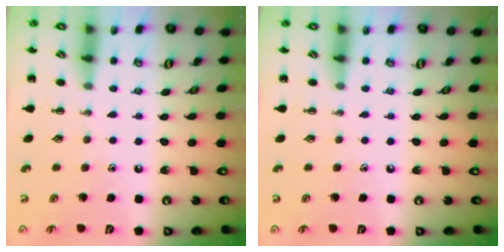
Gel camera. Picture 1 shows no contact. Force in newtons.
{"total": 0.0}